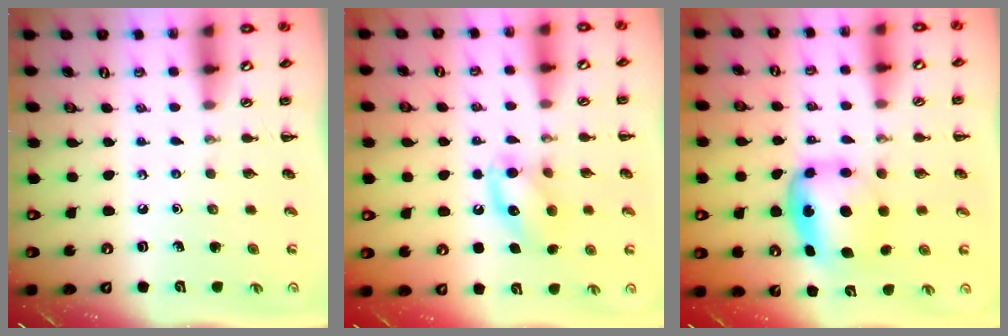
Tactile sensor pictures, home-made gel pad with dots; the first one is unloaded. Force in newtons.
{"total": 12.7, "press": 12.6, "slide": 1.4}
{"total": 6.0, "press": 5.9, "slide": 1.5}